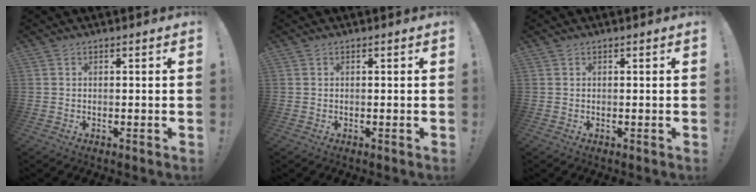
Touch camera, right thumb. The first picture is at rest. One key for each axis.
{"total": 0.0}
{"total": 0.0}